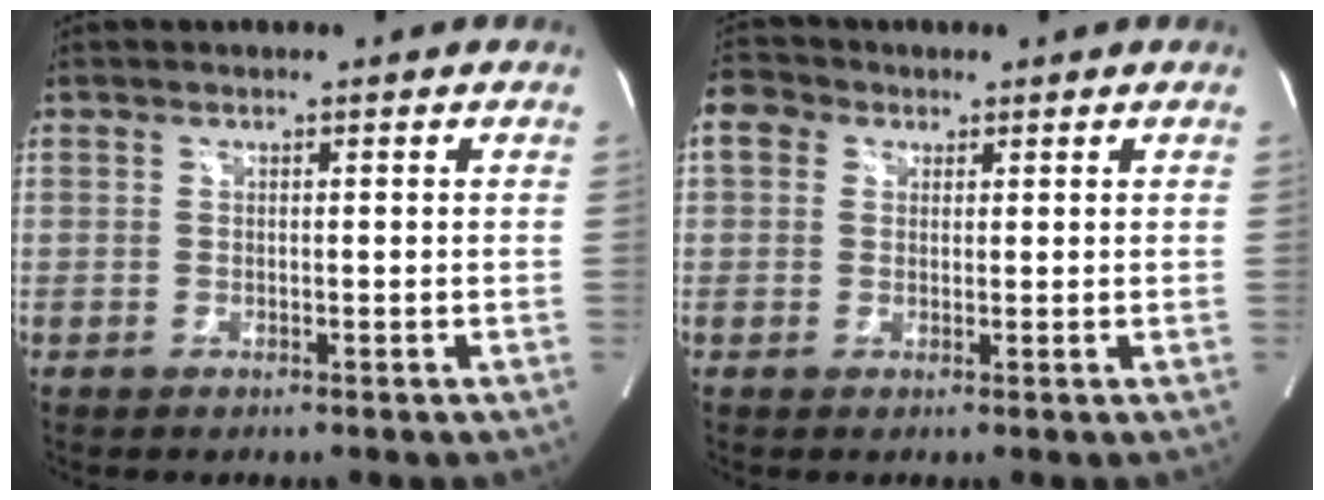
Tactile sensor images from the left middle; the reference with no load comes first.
{"total": 4.2, "force": [1.5, 3.6, 1.6], "torque": [-0.036, 0.025, 0.026]}